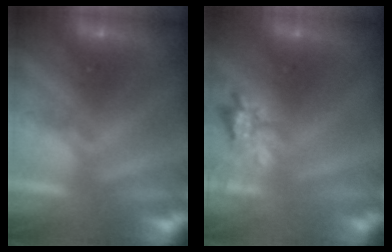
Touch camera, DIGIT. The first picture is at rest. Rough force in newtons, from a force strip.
{"total": 2.3}